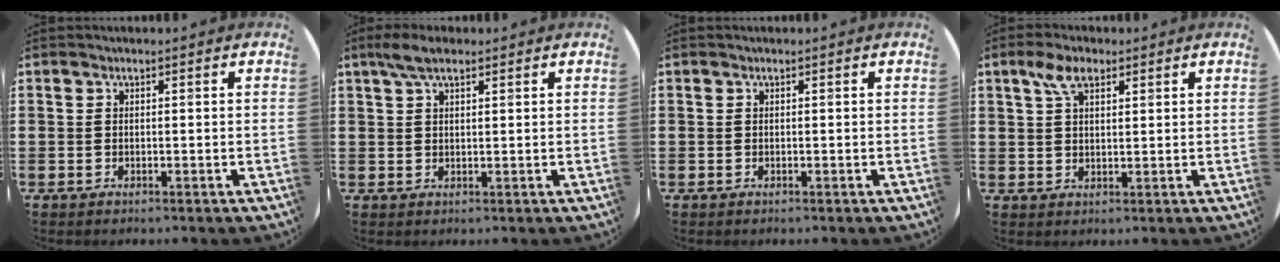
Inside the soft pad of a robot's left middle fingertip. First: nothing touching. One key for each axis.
{"total": 3.8, "fx": 2.5, "fy": 1.5, "fz": 2.4, "tx": -0.052, "ty": 0.008, "tz": 0.046}
{"total": 0.0}
{"total": 4.6, "fx": 2.8, "fy": 2.4, "fz": 2.7, "tx": -0.054, "ty": 0.007, "tz": 0.049}